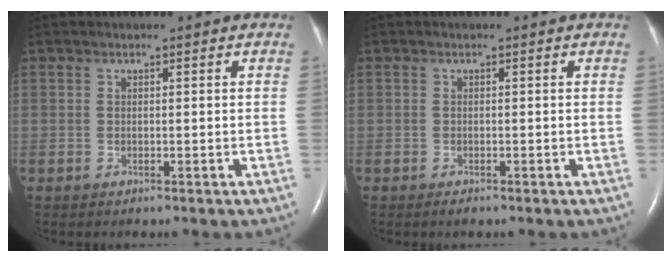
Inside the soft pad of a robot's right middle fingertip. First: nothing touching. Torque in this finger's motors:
{"motor_torque": [0.41, -0.18, -0.03, -0.01]}